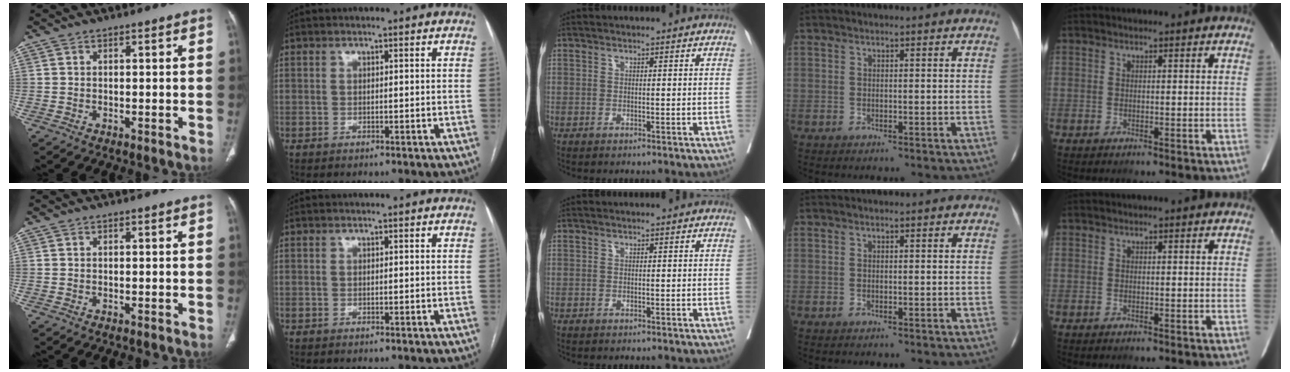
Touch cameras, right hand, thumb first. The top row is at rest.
{}